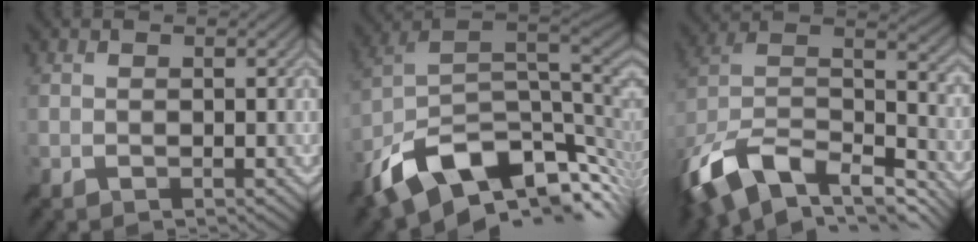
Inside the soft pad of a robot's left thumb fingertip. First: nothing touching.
{"total": 15.7, "force": [-5.7, 9.2, 11.4], "torque": [-0.228, -0.024, -0.093]}
{"total": 16.3, "force": [-10.1, 8.4, 9.7], "torque": [-0.246, -0.028, -0.152]}